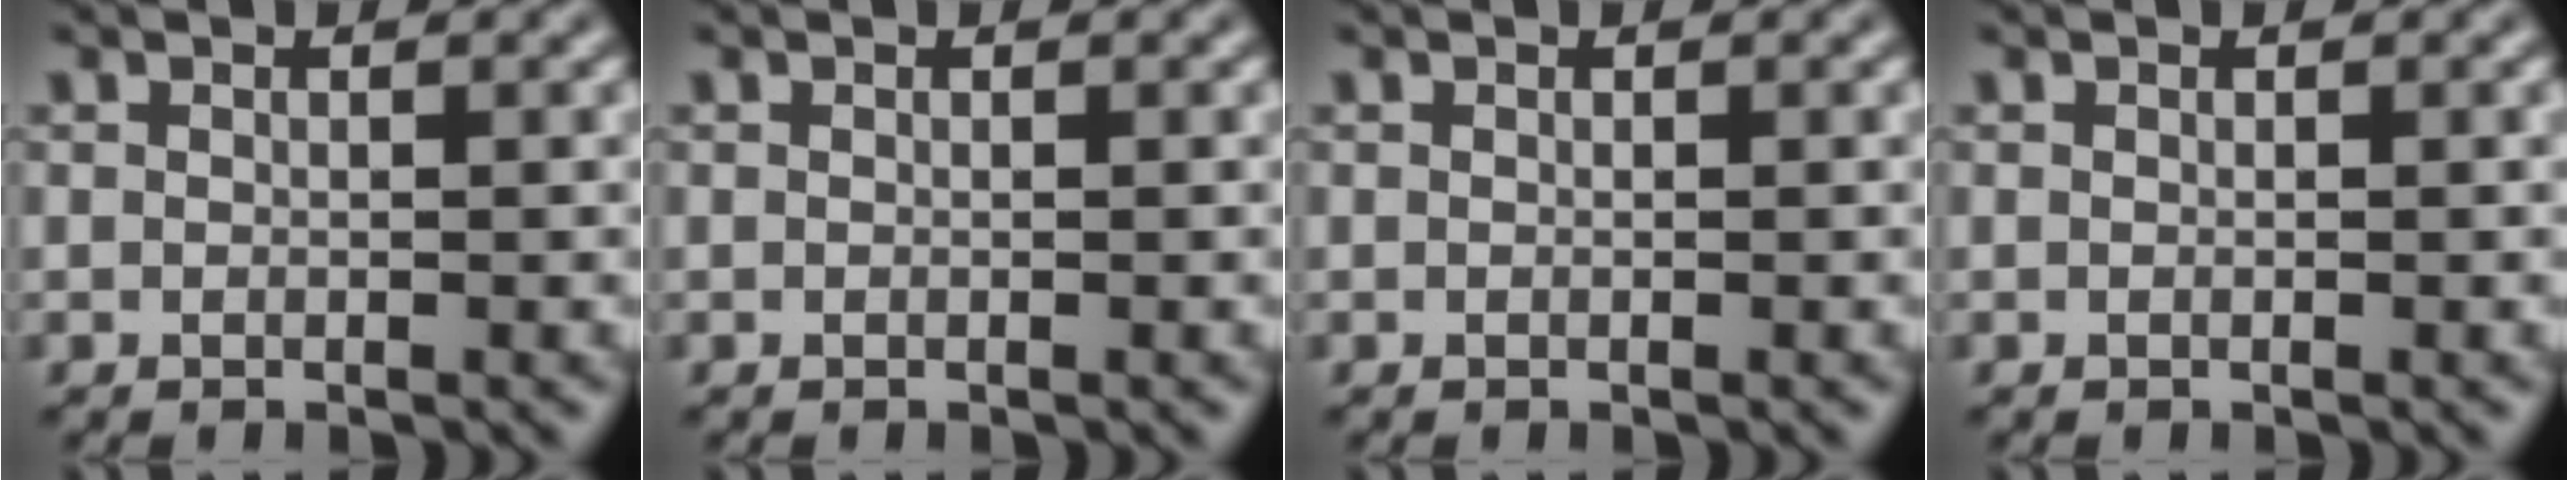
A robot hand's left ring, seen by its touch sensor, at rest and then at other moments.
{"total": 0.0}
{"total": 0.0}
{"total": 0.0}